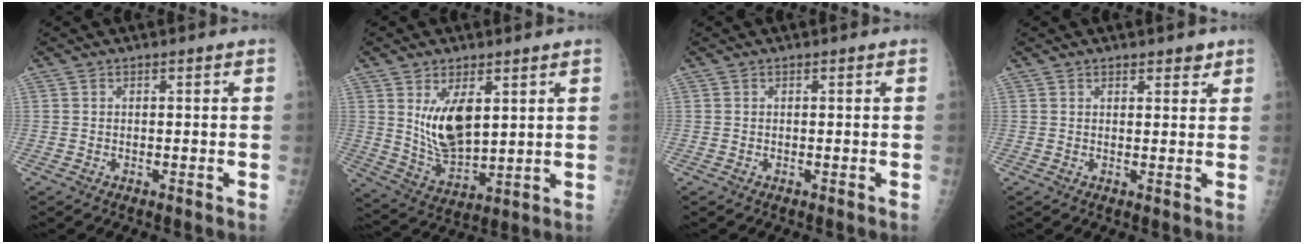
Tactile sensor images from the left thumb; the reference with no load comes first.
{"total": 10.9, "force": [3.8, 5.4, 8.7], "torque": [-0.138, -0.031, 0.086]}
{"total": 0.0}
{"total": 2.5, "force": [2.0, 1.1, 1.1], "torque": [-0.001, -0.011, 0.024]}